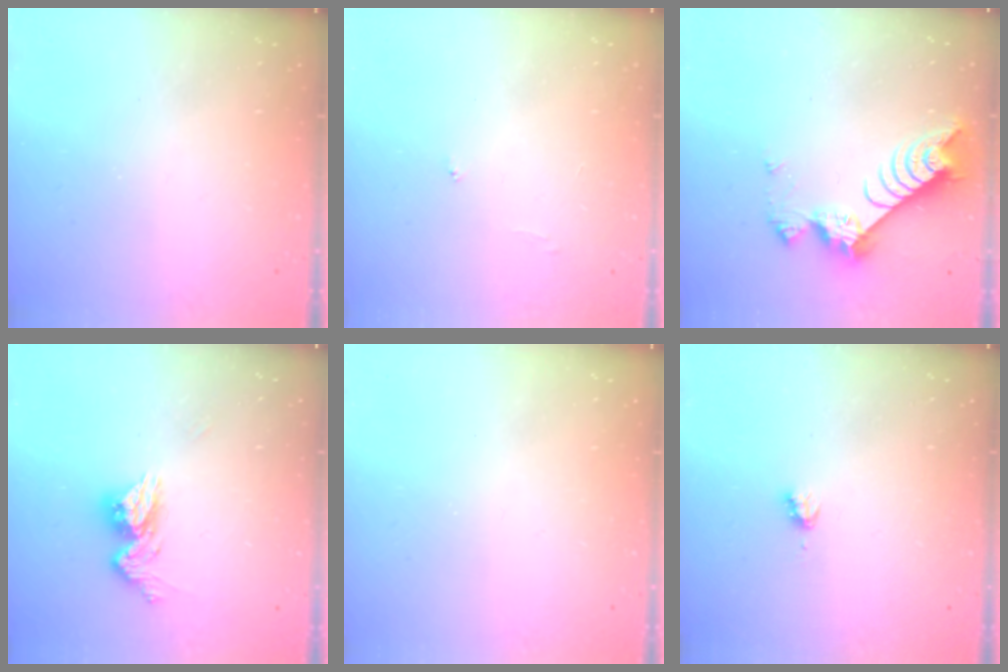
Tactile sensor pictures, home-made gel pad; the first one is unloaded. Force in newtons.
{"total": 3.9, "press": 3.9, "slide": 0.3}
{"total": 9.5, "press": 9.4, "slide": 1.0}
{"total": 10.7, "press": 10.6, "slide": 1.0}
{"total": 0.0}
{"total": 2.8, "press": 2.8, "slide": 0.3}